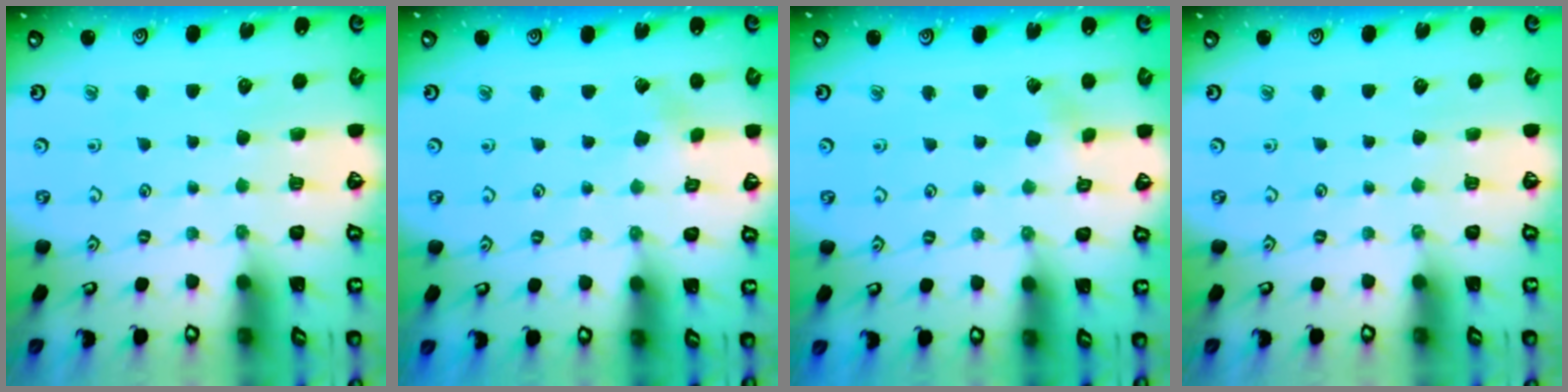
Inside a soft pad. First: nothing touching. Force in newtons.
{"total": 2.2, "press": 2.2, "slide": 0.1}
{"total": 2.9, "press": 2.9, "slide": 0.7}
{"total": 0.0}